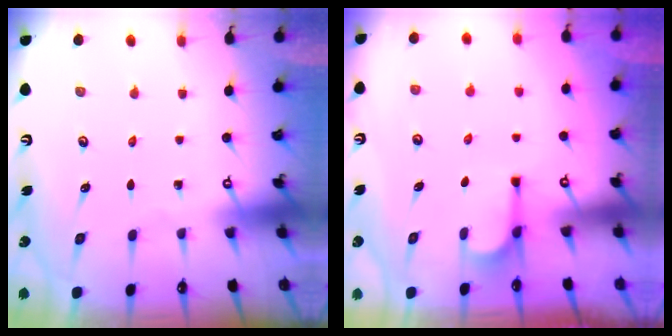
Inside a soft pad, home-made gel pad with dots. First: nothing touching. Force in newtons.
{"total": 4.2, "press": 4.1, "slide": 0.7}